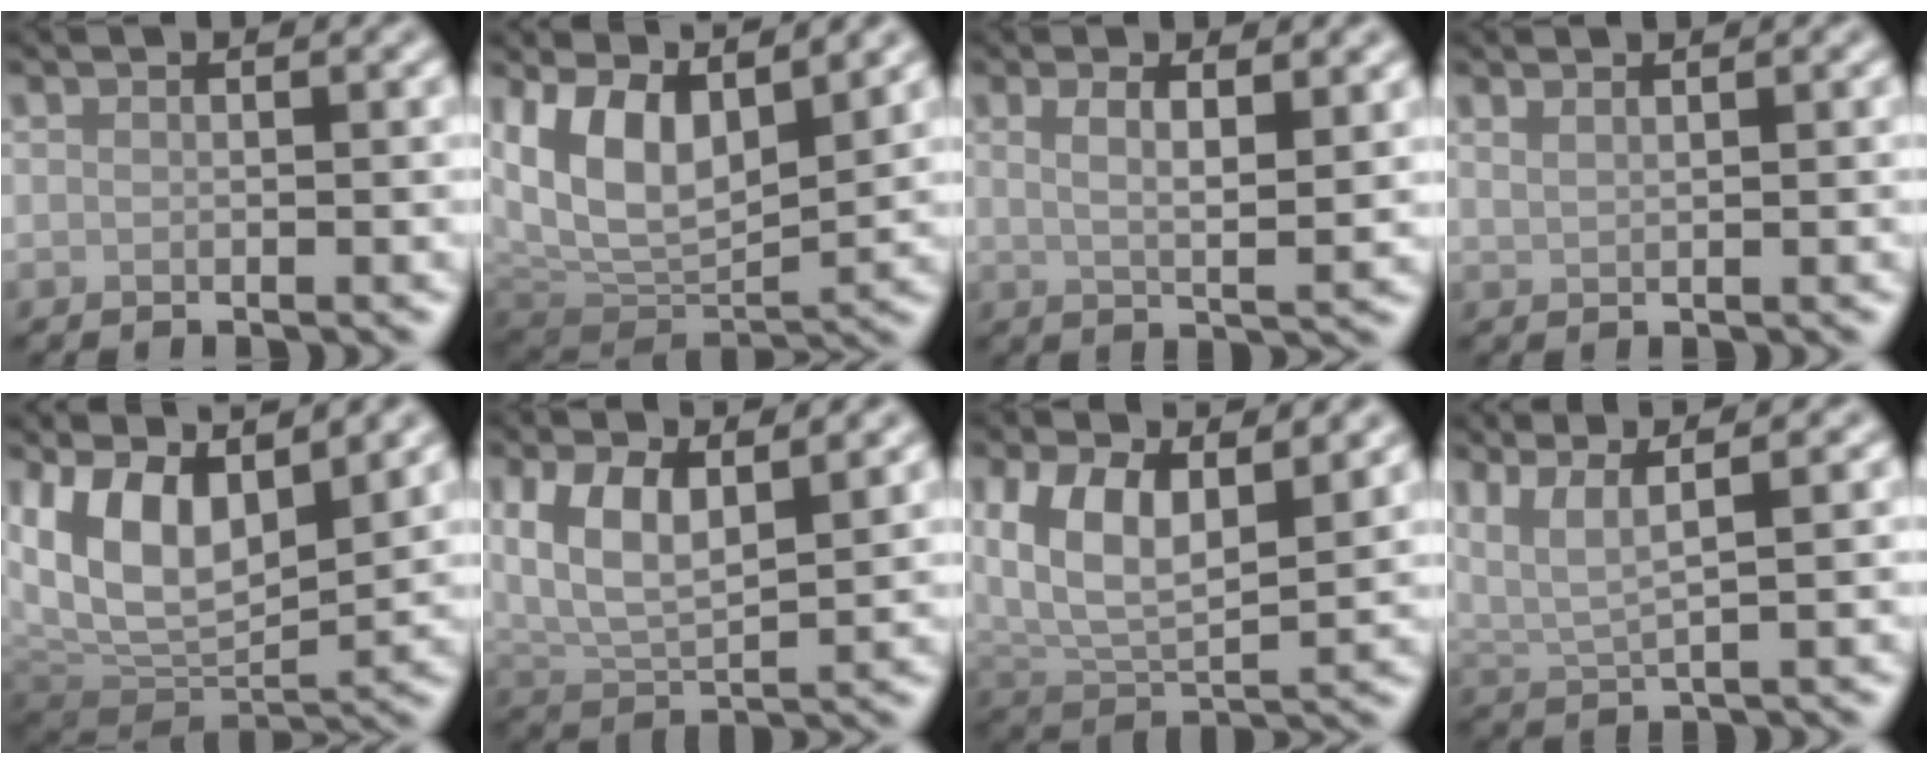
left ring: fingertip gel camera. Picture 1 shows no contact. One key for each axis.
{"total": 9.1, "fx": 3.8, "fy": 4.7, "fz": 6.8, "tx": -0.129, "ty": -0.008, "tz": 0.068}
{"total": 3.5, "fx": 1.6, "fy": 1.0, "fz": 3.0, "tx": -0.043, "ty": -0.004, "tz": 0.026}
{"total": 1.2, "fx": 1.0, "fy": 0.4, "fz": 0.5, "tx": -0.009, "ty": -0.002, "tz": 0.017}
{"total": 10.0, "fx": 4.0, "fy": 5.1, "fz": 7.6, "tx": -0.136, "ty": -0.008, "tz": 0.073}
{"total": 6.7, "fx": 3.0, "fy": 3.2, "fz": 5.1, "tx": -0.104, "ty": 0.003, "tz": 0.052}
{"total": 8.8, "fx": 3.7, "fy": 4.6, "fz": 6.5, "tx": -0.118, "ty": -0.003, "tz": 0.060}
{"total": 4.3, "fx": 2.4, "fy": 0.9, "fz": 3.5, "tx": -0.074, "ty": 0.008, "tz": 0.050}